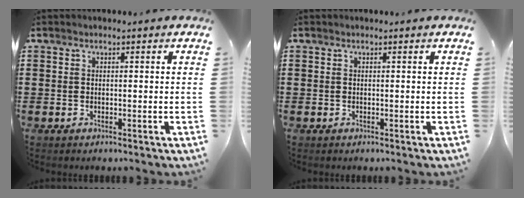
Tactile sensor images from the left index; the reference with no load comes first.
{"total": 0.0}